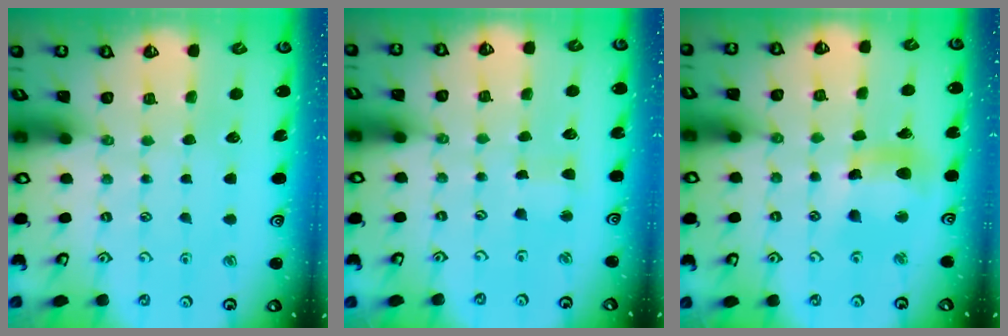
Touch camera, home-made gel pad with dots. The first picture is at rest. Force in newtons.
{"total": 2.5, "press": 2.5, "slide": 0.5}
{"total": 11.9, "press": 11.8, "slide": 1.5}